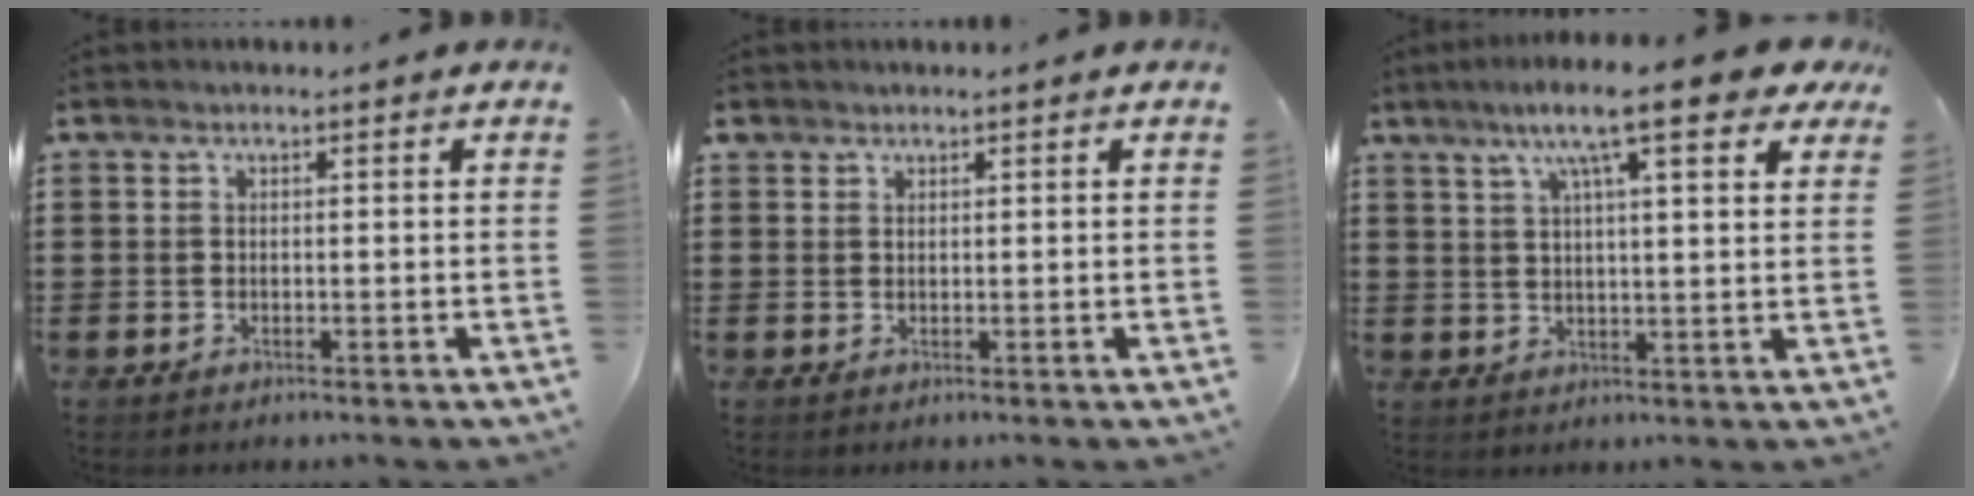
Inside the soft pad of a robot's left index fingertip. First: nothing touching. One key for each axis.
{"total": 0.9, "fx": 0.8, "fy": 0.4, "fz": 0.1, "tx": -0.004, "ty": 0.002, "tz": 0.017}
{"total": 11.0, "fx": 7.1, "fy": 1.8, "fz": 8.2, "tx": -0.154, "ty": -0.009, "tz": 0.116}